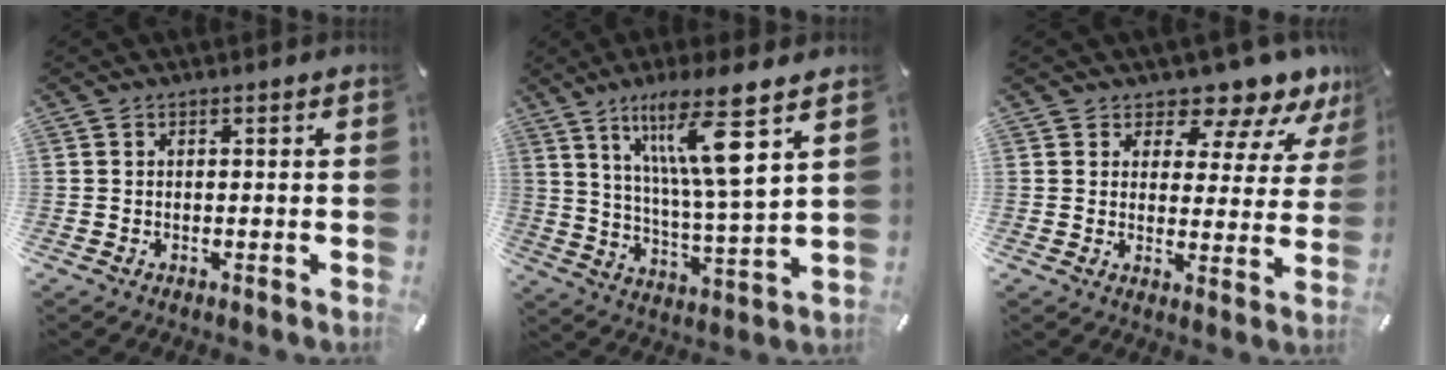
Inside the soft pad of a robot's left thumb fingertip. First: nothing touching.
{"total": 15.8, "force": [9.2, 1.6, 12.8], "torque": [-0.227, -0.040, 0.140]}
{"total": 8.7, "force": [7.4, 3.4, 3.1], "torque": [-0.039, -0.066, 0.126]}